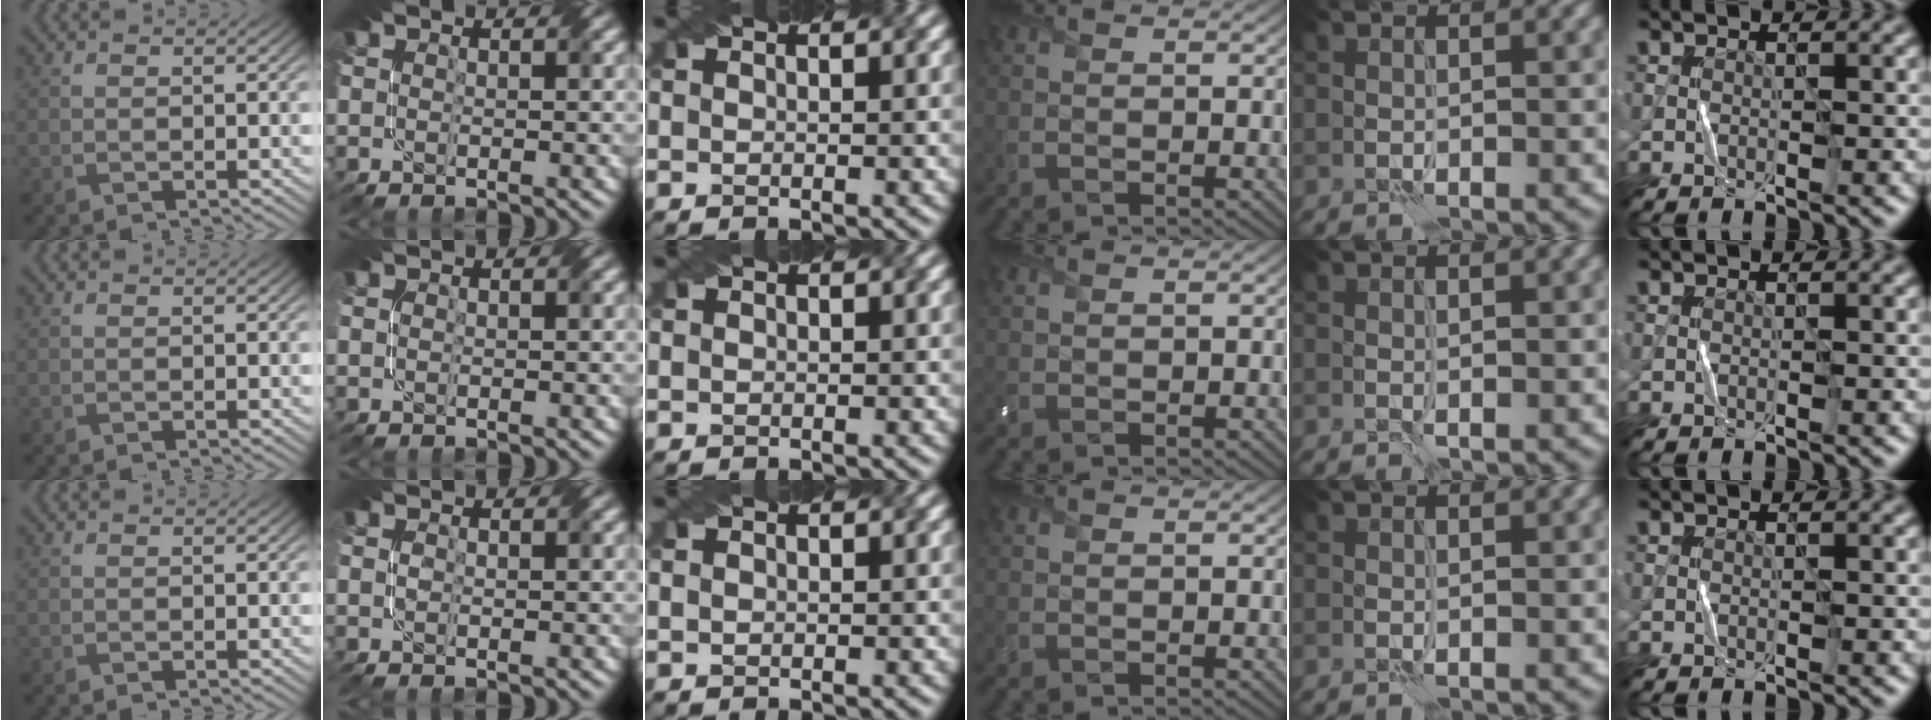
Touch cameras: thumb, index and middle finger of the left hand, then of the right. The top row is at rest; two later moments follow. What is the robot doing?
{"motion": "fold", "object": "paper"}